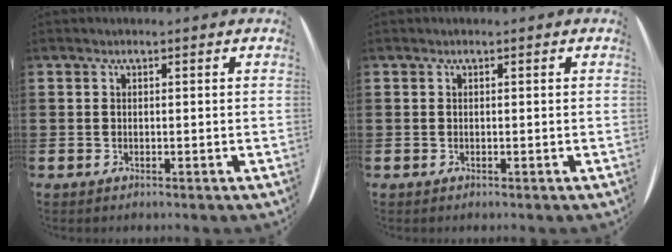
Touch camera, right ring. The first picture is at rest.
{"total": 0.0}